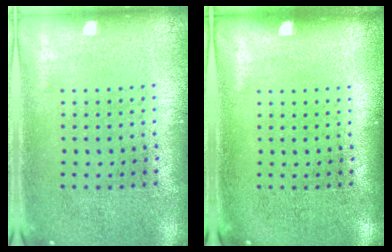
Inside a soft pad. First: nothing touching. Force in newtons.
{"total": 0.0}